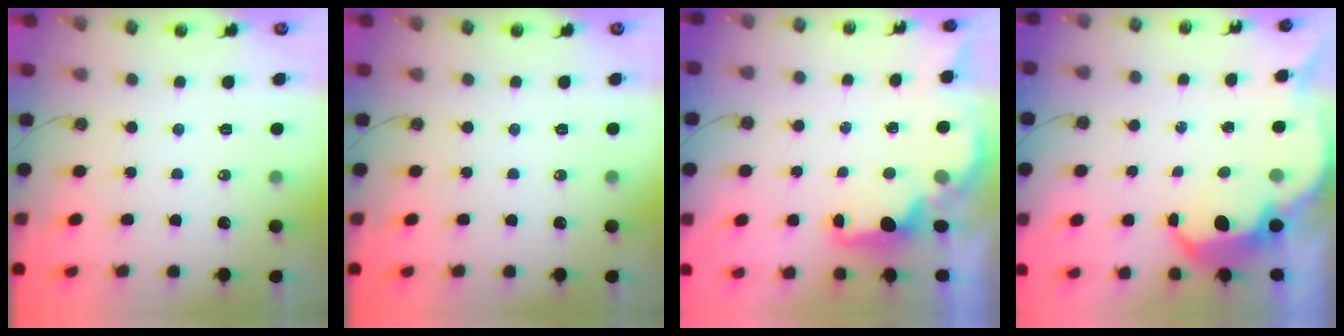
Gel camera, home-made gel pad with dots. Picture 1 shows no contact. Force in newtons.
{"total": 0.0}
{"total": 1.9, "press": 1.8, "slide": 0.7}
{"total": 5.2, "press": 5.1, "slide": 0.8}